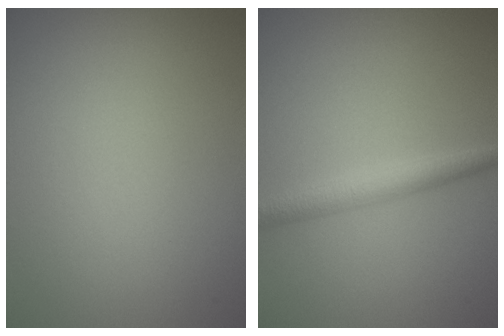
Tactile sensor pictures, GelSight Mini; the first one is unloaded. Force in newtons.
{"total": 2.4, "press": 2.4, "slide": 0.1}